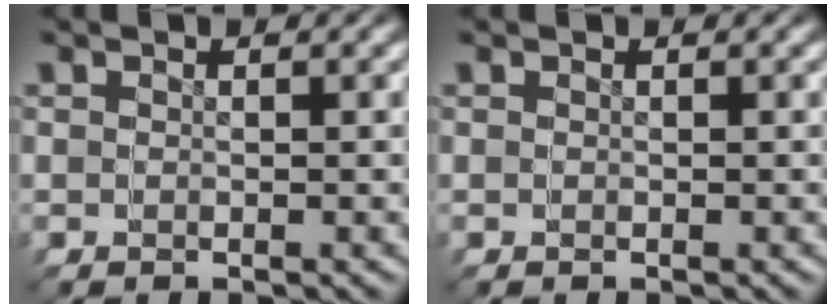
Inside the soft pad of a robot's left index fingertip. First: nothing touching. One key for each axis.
{"total": 0.0}